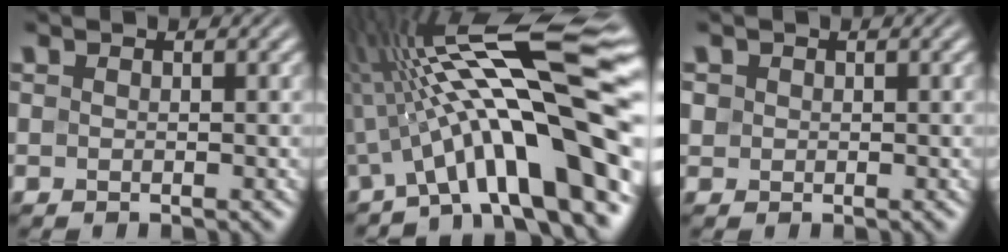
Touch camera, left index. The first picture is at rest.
{"total": 16.1, "force": [-1.0, 3.3, 15.8], "torque": [-0.221, 0.032, -0.017]}
{"total": 0.9, "force": [0.1, 0.9, 0.2], "torque": [-0.005, -0.002, 0.002]}